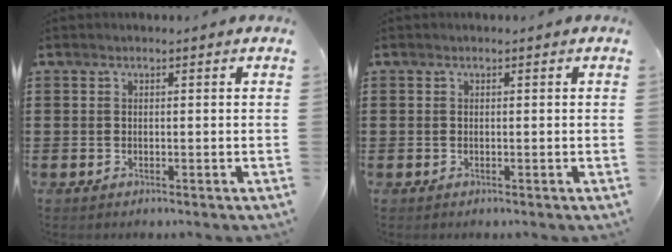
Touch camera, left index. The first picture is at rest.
{"total": 0.0}